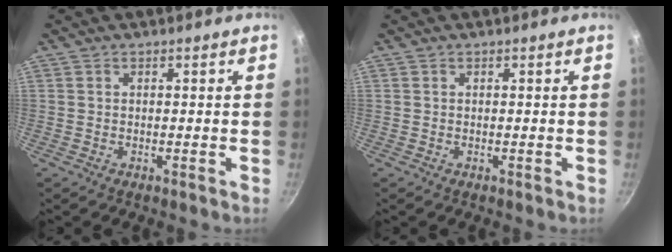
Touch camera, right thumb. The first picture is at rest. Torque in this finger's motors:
{"motor_torque": [-0.34, -0.08, -0.26, 0.10, 0.01]}